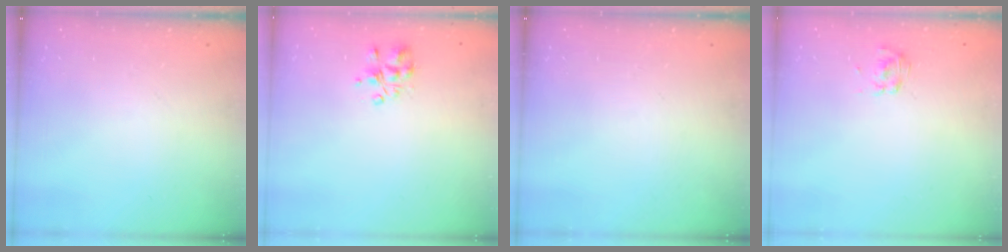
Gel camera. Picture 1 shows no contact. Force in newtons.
{"total": 3.6, "press": 3.6, "slide": 0.2}
{"total": 0.0}
{"total": 2.7, "press": 2.4, "slide": 1.2}